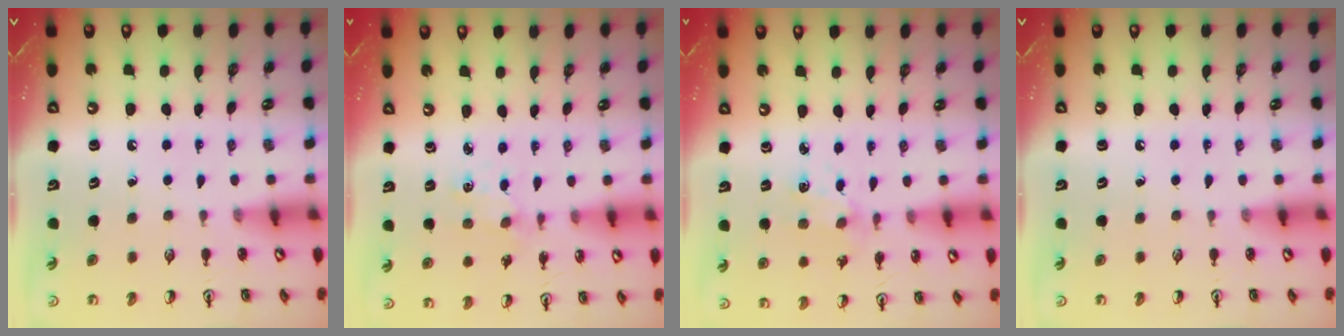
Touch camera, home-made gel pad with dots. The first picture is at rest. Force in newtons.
{"total": 2.1, "press": 2.1, "slide": 0.4}
{"total": 1.9, "press": 1.8, "slide": 0.3}
{"total": 0.0}